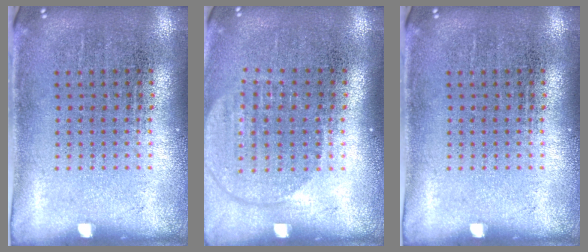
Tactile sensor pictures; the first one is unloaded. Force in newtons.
{"total": 1.8, "press": 1.5, "slide": 0.9}
{"total": 0.0}